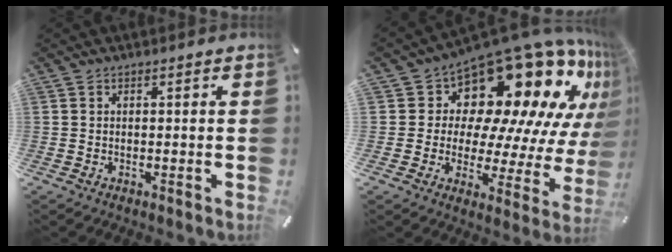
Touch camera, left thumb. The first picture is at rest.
{"total": 21.2, "force": [14.4, 10.6, 11.3], "torque": [-0.149, -0.142, 0.248]}